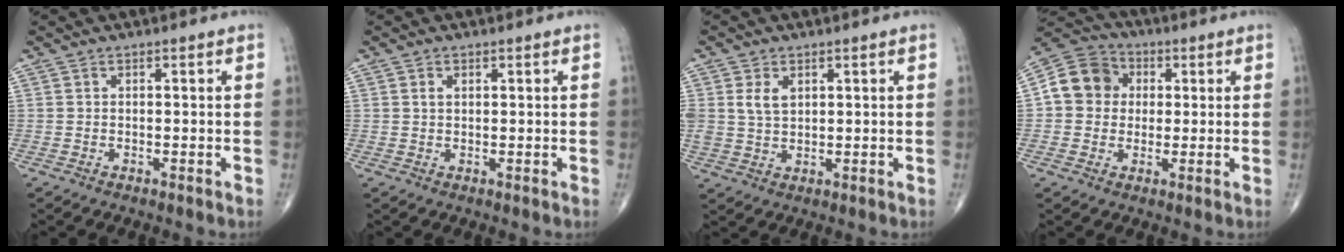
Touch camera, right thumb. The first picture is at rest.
{"total": 1.4, "force": [0.6, 0.9, 0.9], "torque": [-0.016, 0.000, 0.011]}
{"total": 4.3, "force": [1.5, 2.8, 2.8], "torque": [-0.047, -0.006, 0.034]}
{"total": 10.0, "force": [1.2, 8.9, 4.4], "torque": [-0.058, 0.016, 0.008]}